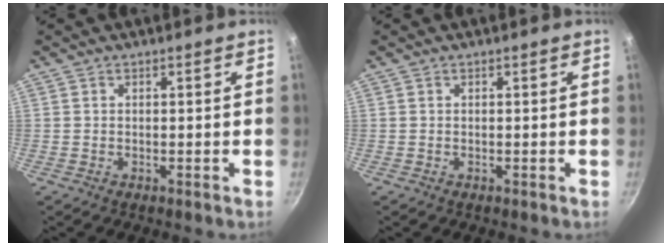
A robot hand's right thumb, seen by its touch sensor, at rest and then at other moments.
{"total": 0.0}